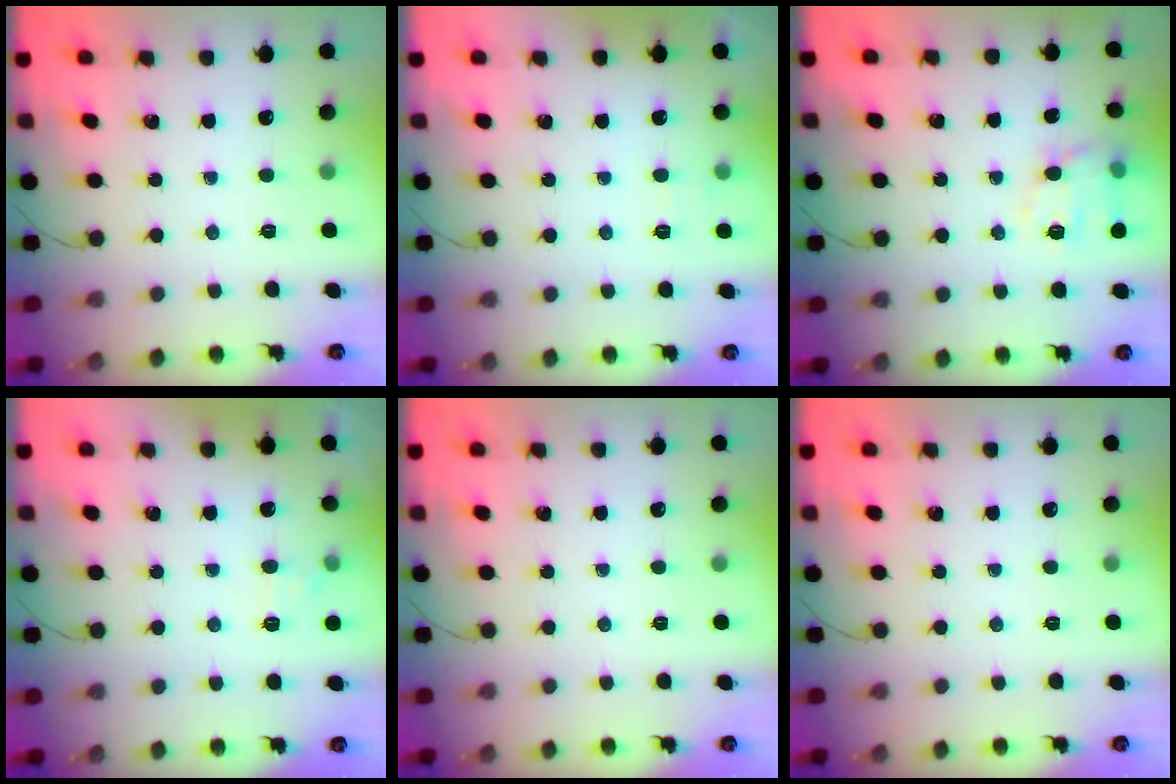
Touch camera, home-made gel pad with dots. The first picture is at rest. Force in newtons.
{"total": 5.0, "press": 4.8, "slide": 1.3}
{"total": 11.8, "press": 11.8, "slide": 0.2}
{"total": 7.0, "press": 6.8, "slide": 1.5}
{"total": 0.0}
{"total": 0.0}